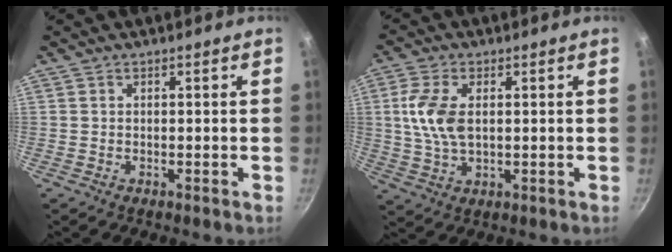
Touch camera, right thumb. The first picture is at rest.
{"total": 8.9, "force": [1.3, 5.0, 7.2], "torque": [-0.145, 0.000, 0.025]}